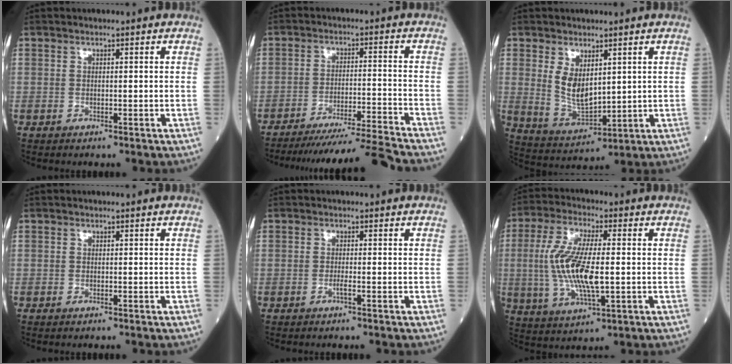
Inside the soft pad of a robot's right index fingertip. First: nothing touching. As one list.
[{"total": 13.4, "force": [-12.5, -2.7, 3.8], "torque": [-0.048, -0.015, -0.196]}, {"total": 7.0, "force": [2.3, 3.3, 5.8], "torque": [-0.113, -0.010, 0.059]}, {"total": 0.0}, {"total": 0.8, "force": [-0.5, -0.2, 0.7], "torque": [-0.013, 0.000, -0.010]}, {"total": 12.0, "force": [-0.4, 3.0, 11.7], "torque": [-0.248, -0.005, -0.006]}]